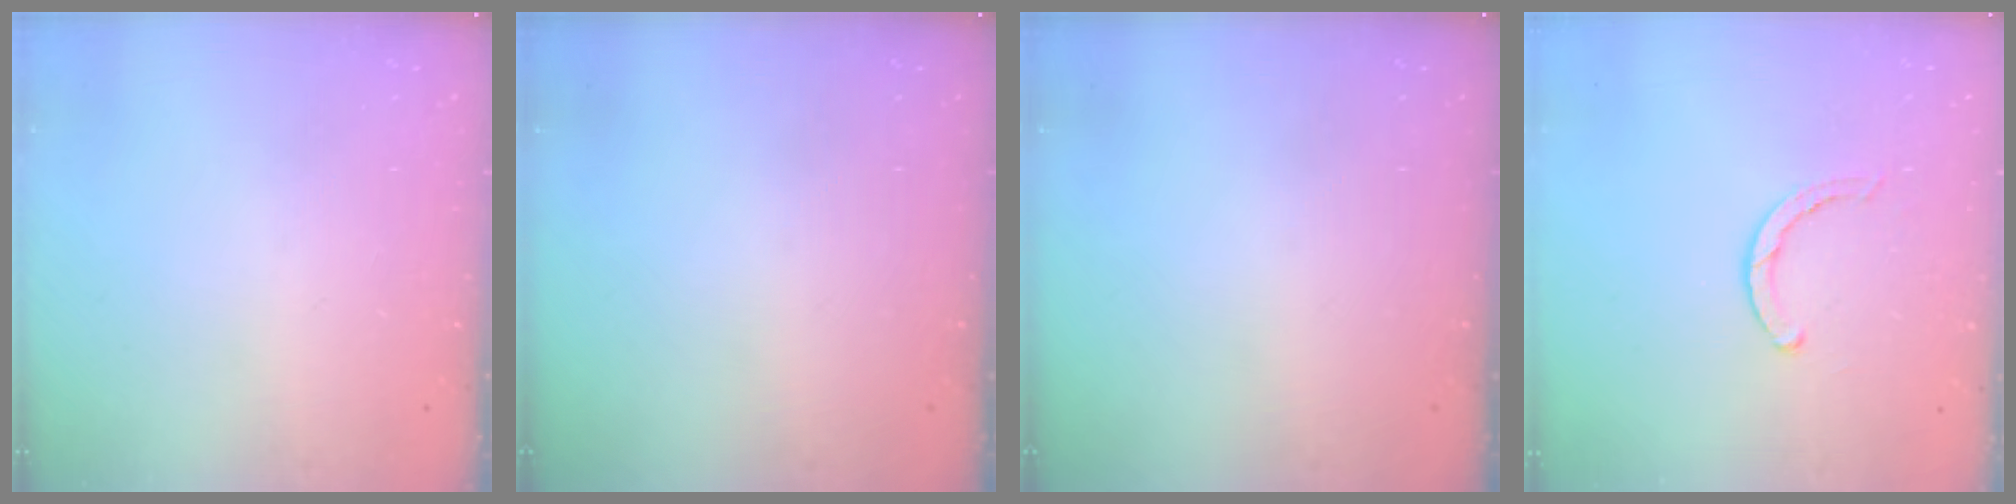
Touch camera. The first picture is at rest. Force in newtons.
{"total": 0.0}
{"total": 0.0}
{"total": 2.8, "press": 2.8, "slide": 0.2}